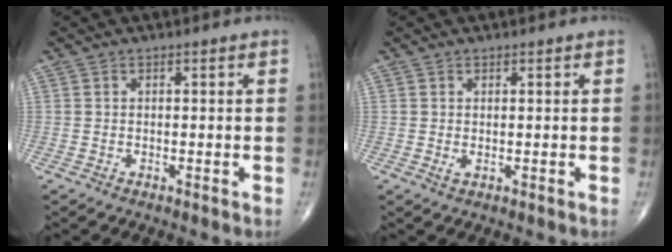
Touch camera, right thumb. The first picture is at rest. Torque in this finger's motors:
{"motor_torque": [-0.19, -0.02, 0.08, 0.16, 0.03]}